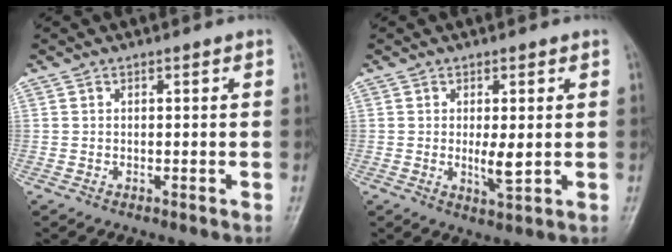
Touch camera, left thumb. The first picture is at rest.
{"total": 4.2, "force": [0.1, 1.2, 4.0], "torque": [-0.066, -0.012, 0.006]}